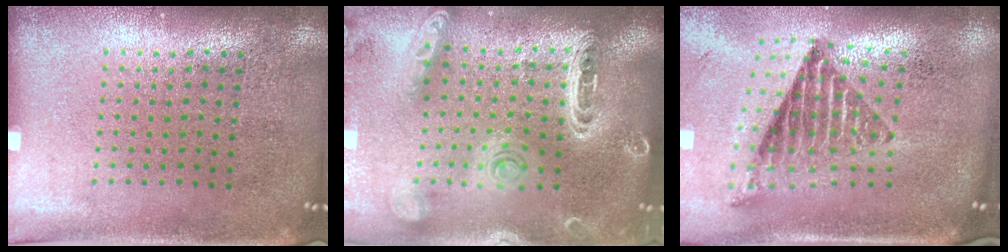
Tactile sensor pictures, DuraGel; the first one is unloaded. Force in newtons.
{"total": 1.9, "press": 1.9, "slide": 0.5}
{"total": 1.5, "press": 1.3, "slide": 0.9}